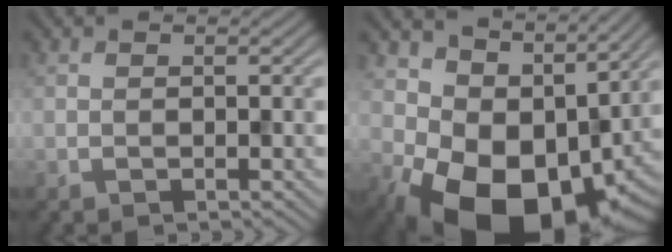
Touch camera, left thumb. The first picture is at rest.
{"total": 13.8, "force": [-0.2, 9.9, 9.7], "torque": [-0.147, -0.034, 0.009]}